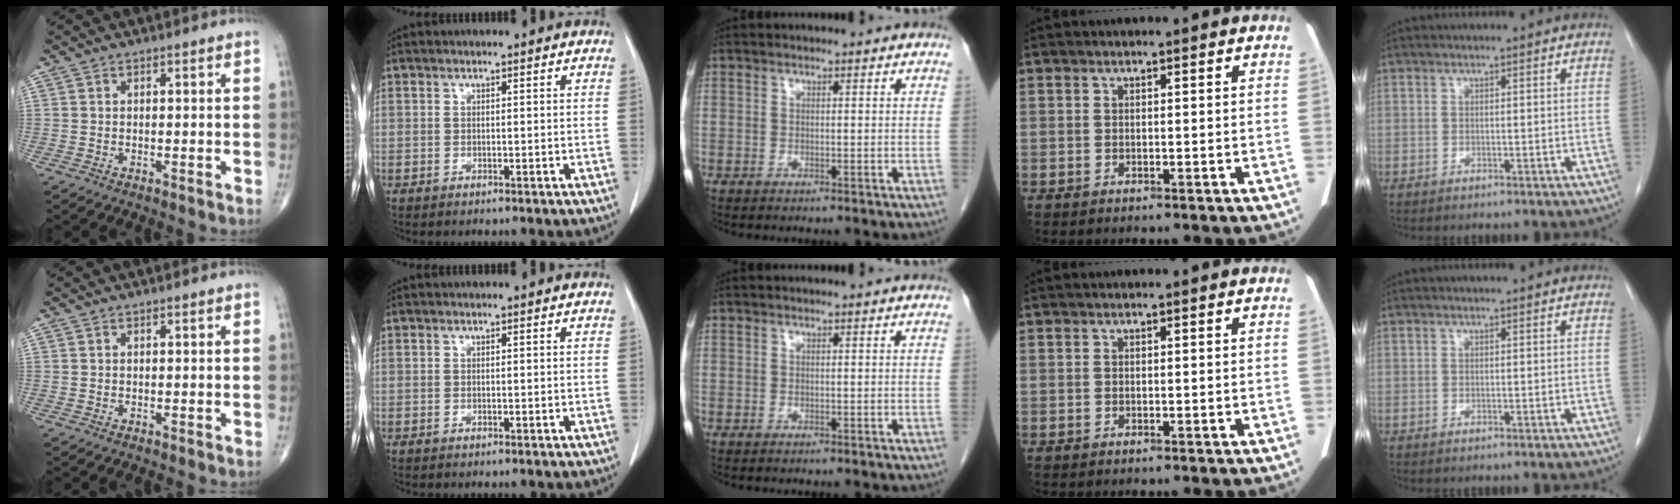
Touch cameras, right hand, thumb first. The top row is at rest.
{}